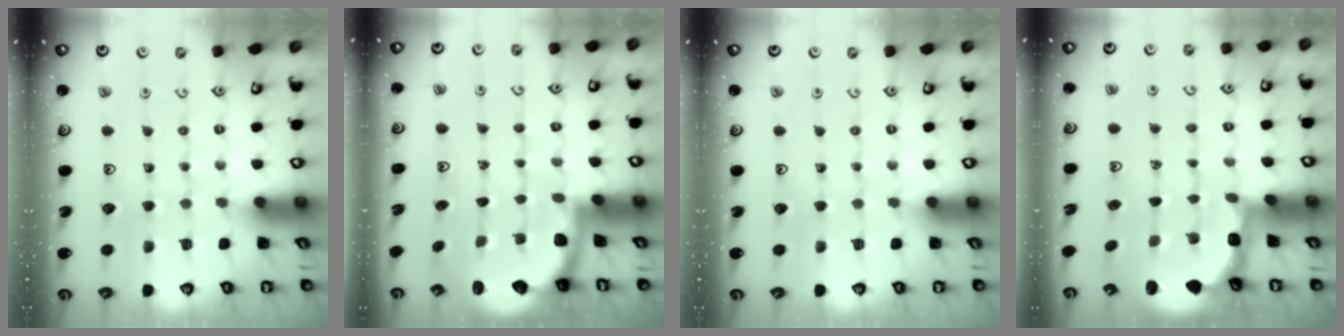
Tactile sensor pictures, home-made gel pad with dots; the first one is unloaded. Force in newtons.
{"total": 2.3, "press": 2.0, "slide": 1.3}
{"total": 0.0}
{"total": 3.0, "press": 2.0, "slide": 2.2}